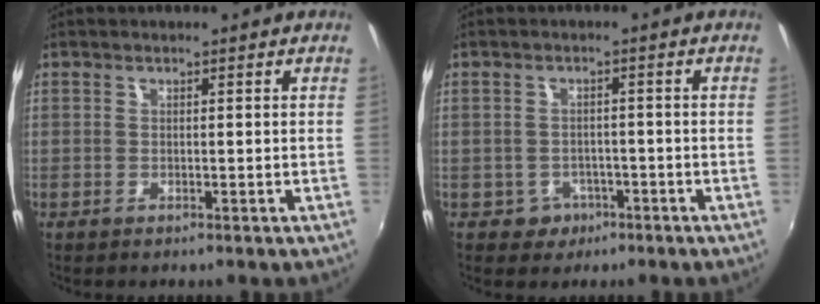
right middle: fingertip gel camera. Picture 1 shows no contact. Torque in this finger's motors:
{"motor_torque": [0.32, -0.24, -0.01, -0.01]}